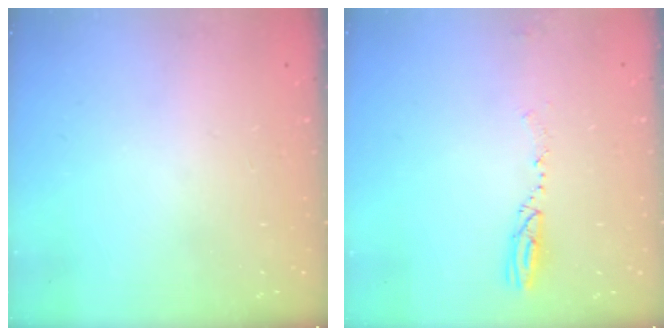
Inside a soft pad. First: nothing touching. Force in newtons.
{"total": 3.9, "press": 3.8, "slide": 0.5}